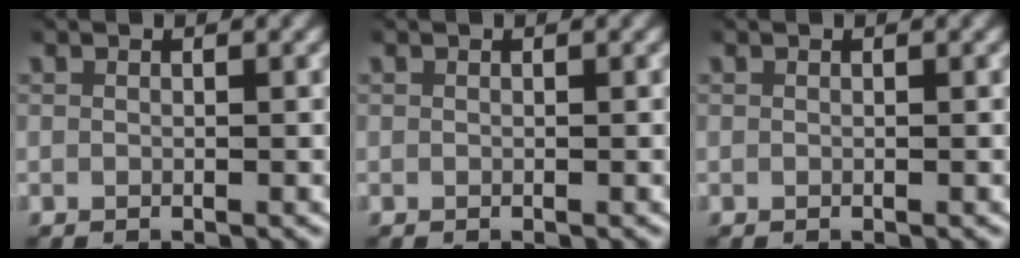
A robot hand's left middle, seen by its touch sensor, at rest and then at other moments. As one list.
[{"total": 0.0}, {"total": 0.0}]